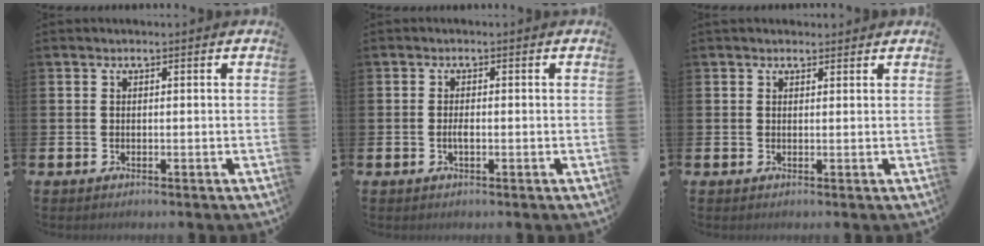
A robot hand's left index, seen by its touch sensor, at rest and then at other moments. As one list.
[{"total": 1.3, "force": [-0.3, 0.5, 1.2], "torque": [-0.018, -0.001, -0.006]}, {"total": 1.2, "force": [1.1, 0.5, 0.1], "torque": [0.007, 0.003, 0.018]}]